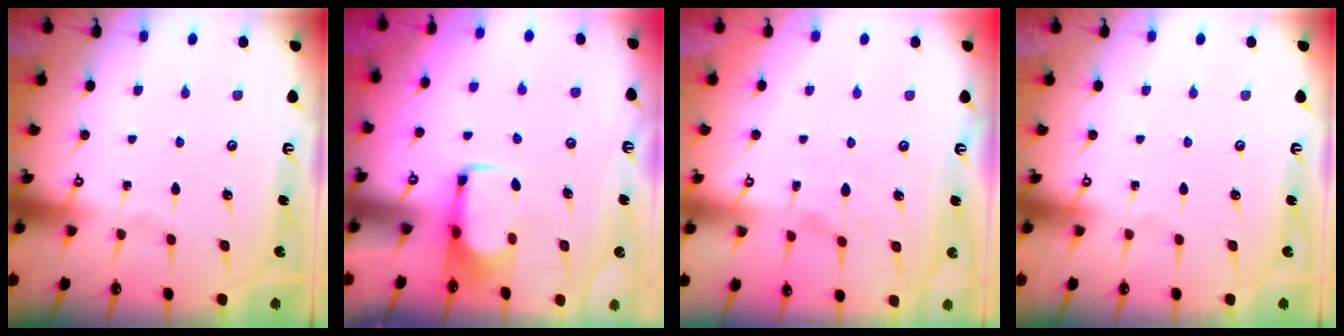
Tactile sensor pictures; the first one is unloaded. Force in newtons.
{"total": 1.9, "press": 1.9, "slide": 0.5}
{"total": 3.9, "press": 3.7, "slide": 1.1}
{"total": 0.0}